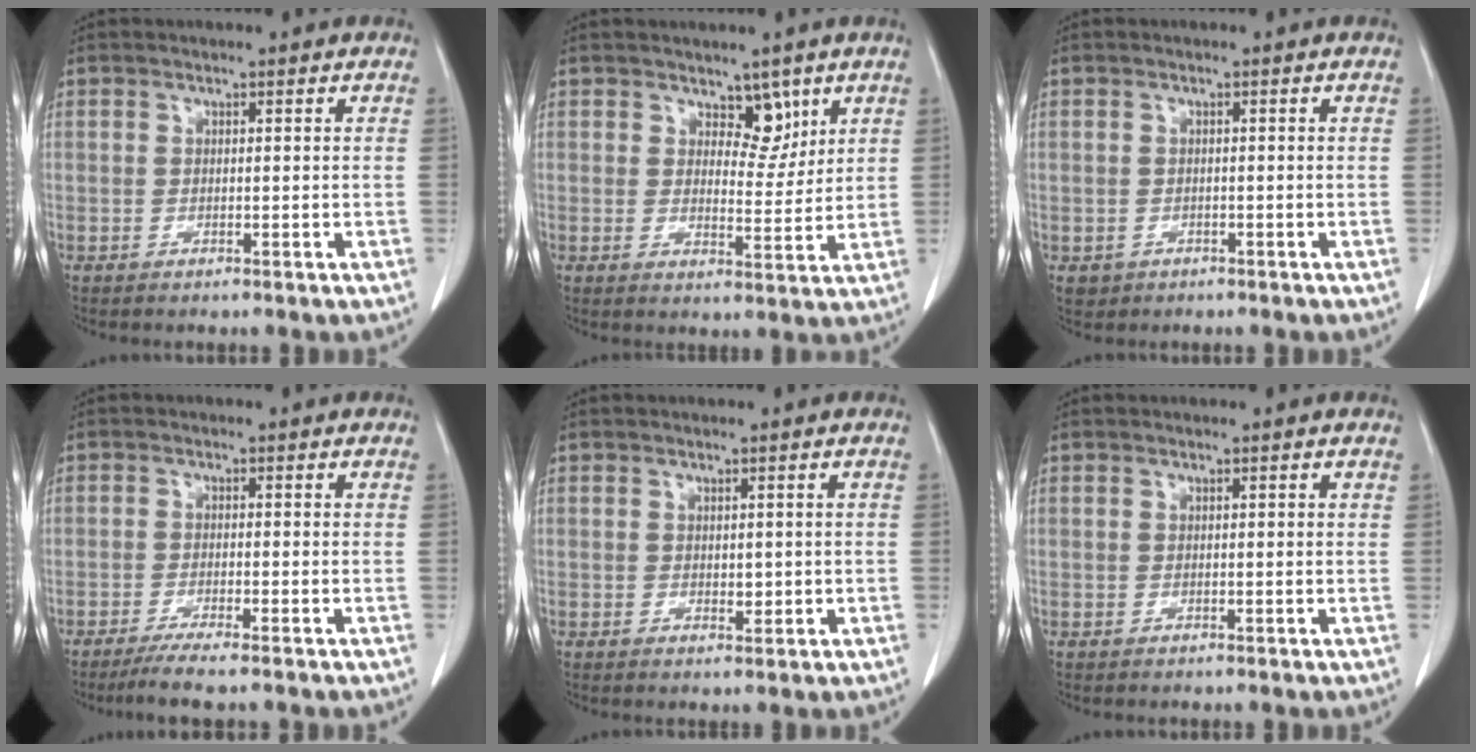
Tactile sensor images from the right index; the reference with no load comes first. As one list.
[{"total": 4.6, "force": [2.9, 2.4, 2.5], "torque": [-0.024, -0.008, 0.045]}, {"total": 1.6, "force": [-0.7, 1.4, 0.2], "torque": [-0.004, 0.003, -0.003]}, {"total": 4.2, "force": [-3.3, -0.6, 2.6], "torque": [-0.046, -0.010, -0.061]}, {"total": 1.6, "force": [0.0, 1.0, 1.3], "torque": [-0.017, -0.001, 0.005]}, {"total": 0.5, "force": [0.2, 0.0, 0.5], "torque": [-0.010, 0.000, 0.002]}]